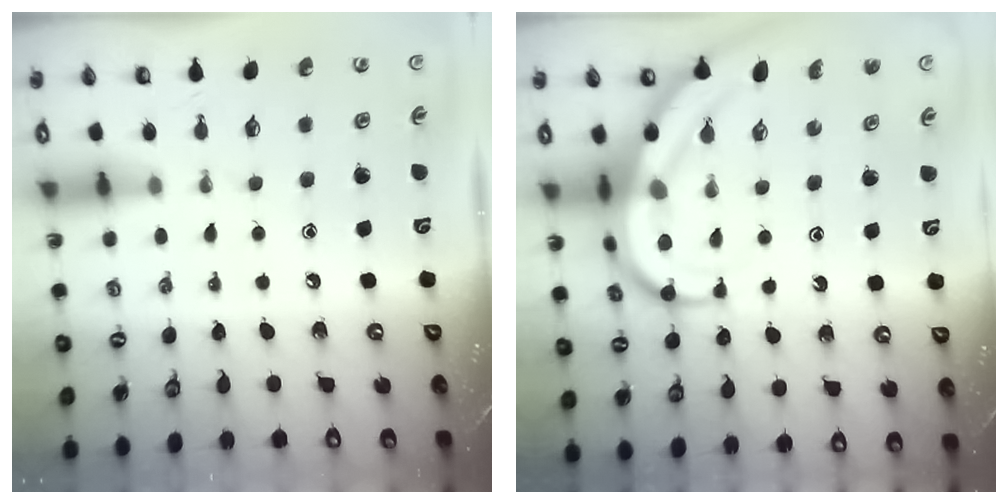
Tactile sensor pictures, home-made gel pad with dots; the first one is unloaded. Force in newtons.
{"total": 11.8, "press": 11.7, "slide": 1.1}